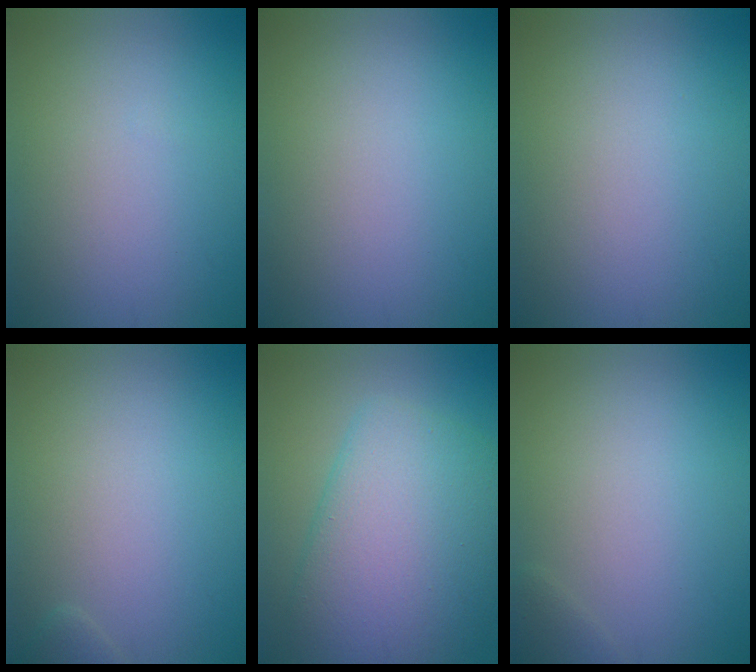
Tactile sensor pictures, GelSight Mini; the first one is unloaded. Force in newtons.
{"total": 0.0}
{"total": 0.0}
{"total": 0.8, "press": 0.8, "slide": 0.1}
{"total": 8.8, "press": 8.8, "slide": 0.2}
{"total": 0.8, "press": 0.8, "slide": 0.1}